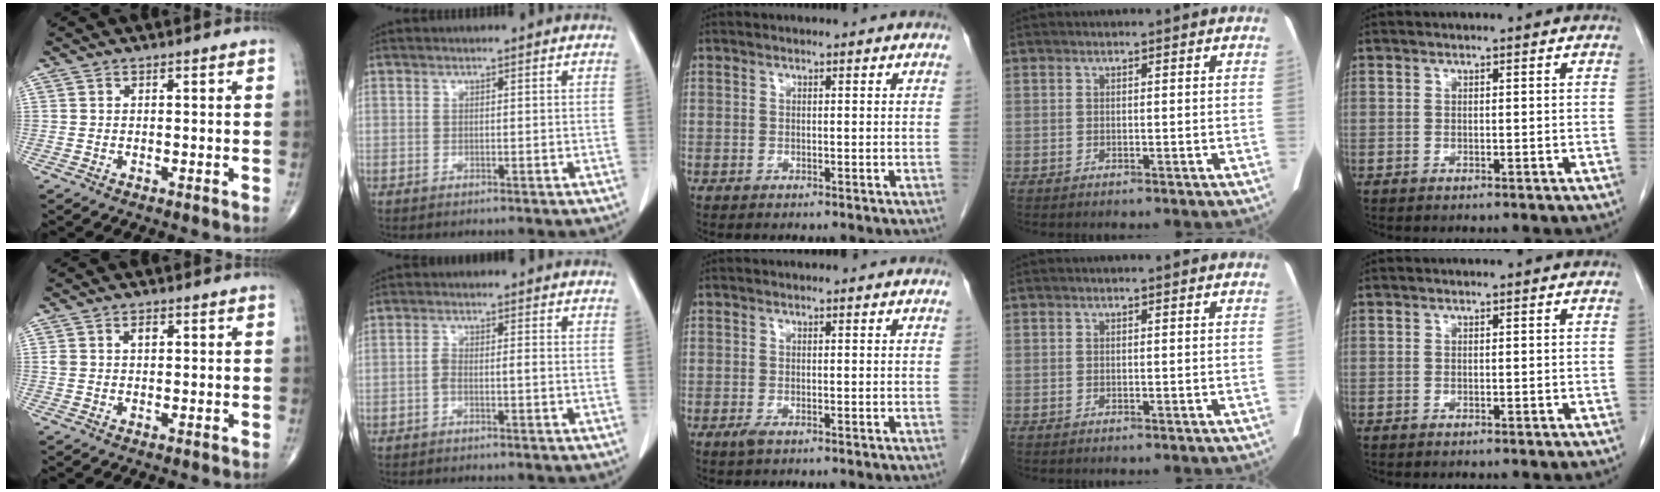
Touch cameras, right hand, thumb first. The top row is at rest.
{"thumb": {"total": 2.4, "force": [0.8, 1.6, 1.7], "torque": [-0.027, 0.006, 0.015]}, "index": {"total": 2.7, "force": [-0.8, 1.0, 2.3], "torque": [-0.048, 0.018, -0.011]}, "middle": {"total": 1.0, "force": [-0.5, 0.2, 0.8], "torque": [-0.016, -0.002, -0.008]}}